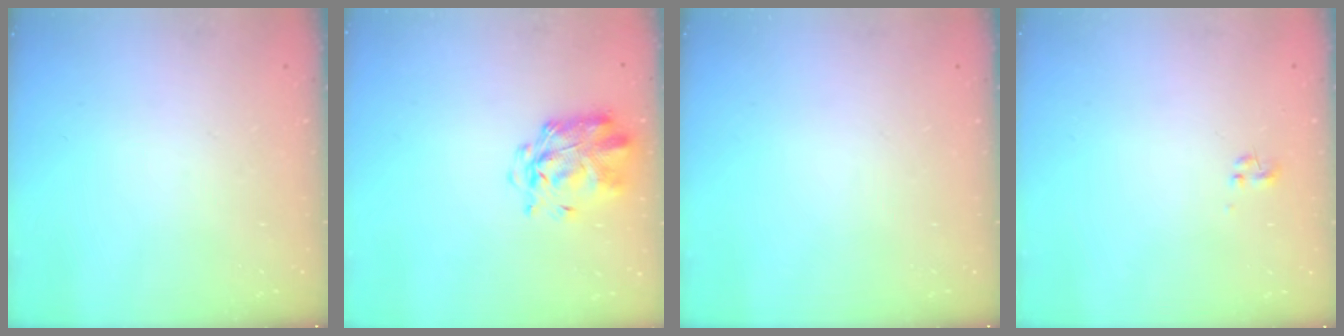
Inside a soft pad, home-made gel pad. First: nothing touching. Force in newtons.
{"total": 2.9, "press": 2.8, "slide": 0.8}
{"total": 0.0}
{"total": 0.0}